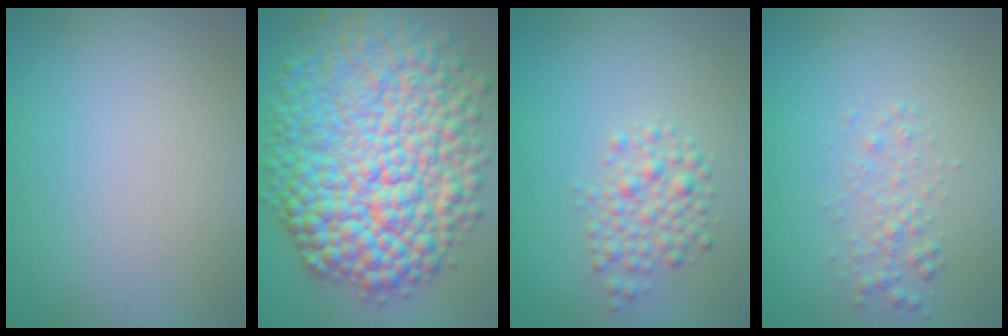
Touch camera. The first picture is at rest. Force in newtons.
{"total": 14.6, "press": 14.6, "slide": 0.1}
{"total": 2.7, "press": 2.7, "slide": 0.1}
{"total": 1.7, "press": 1.7, "slide": 0.0}